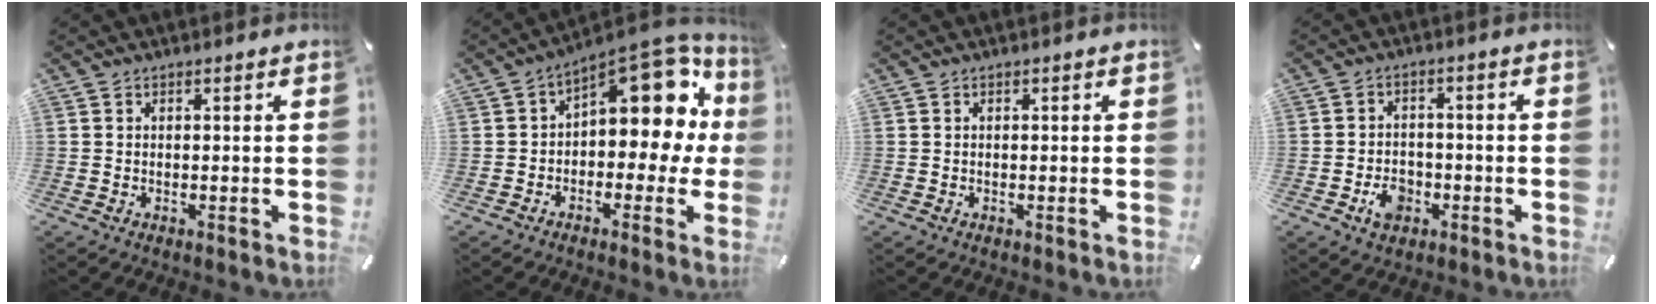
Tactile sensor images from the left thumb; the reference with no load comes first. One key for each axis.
{"total": 14.6, "fx": 6.2, "fy": 7.8, "fz": 10.7, "tx": -0.131, "ty": -0.053, "tz": 0.103}
{"total": 0.0}
{"total": 6.0, "fx": -2.4, "fy": 4.7, "fz": 3.0, "tx": -0.051, "ty": 0.008, "tz": -0.043}